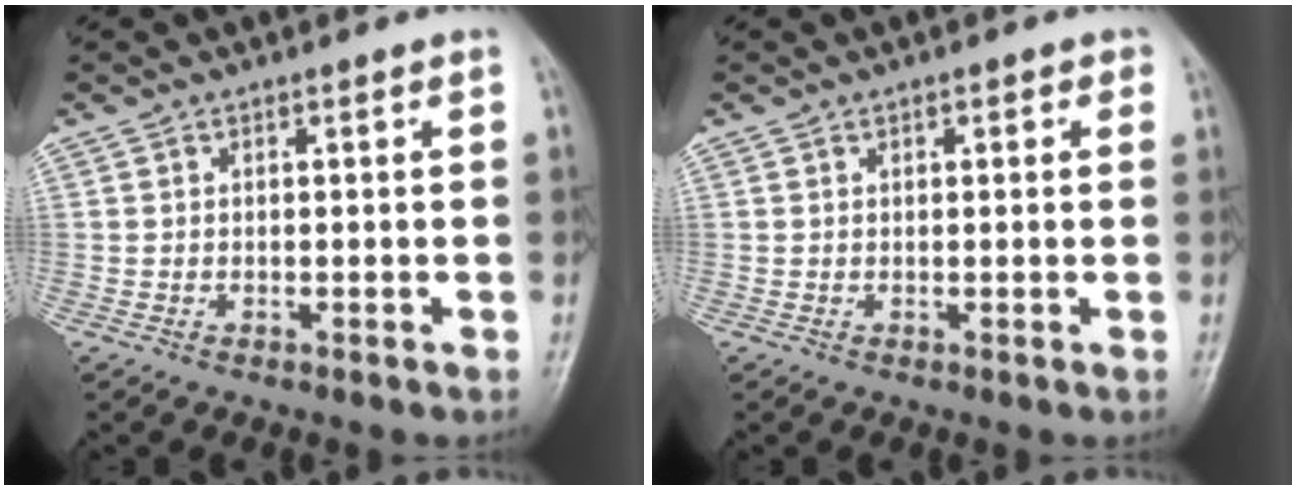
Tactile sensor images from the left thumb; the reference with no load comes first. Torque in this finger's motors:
{"motor_torque": [-0.21, 0.06, -0.16, -0.19, -0.03]}